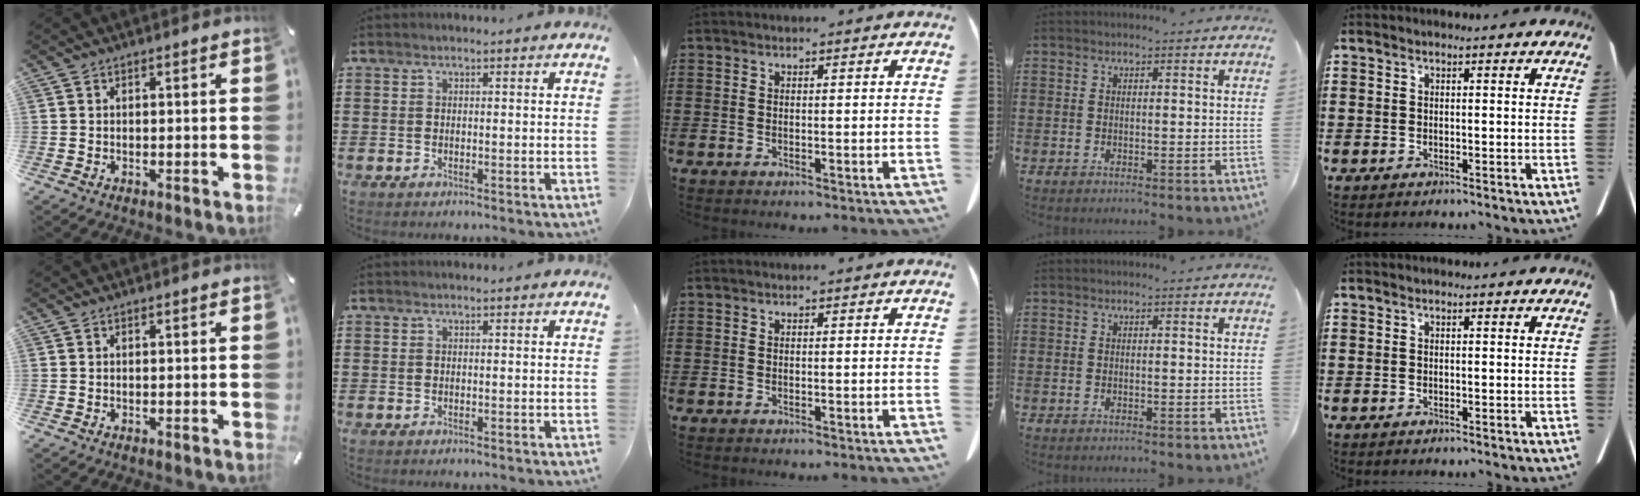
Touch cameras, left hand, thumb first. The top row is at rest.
{}